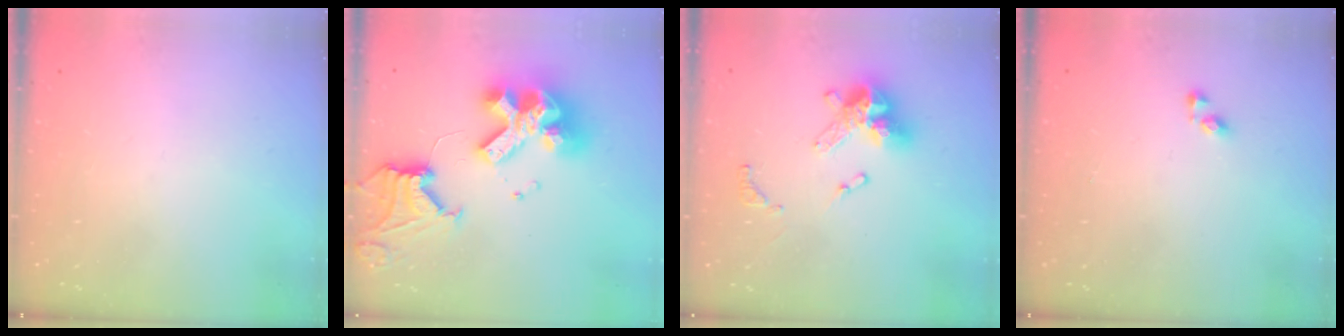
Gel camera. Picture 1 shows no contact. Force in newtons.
{"total": 21.2, "press": 21.1, "slide": 2.3}
{"total": 13.1, "press": 13.0, "slide": 1.4}
{"total": 3.1, "press": 3.1, "slide": 0.2}